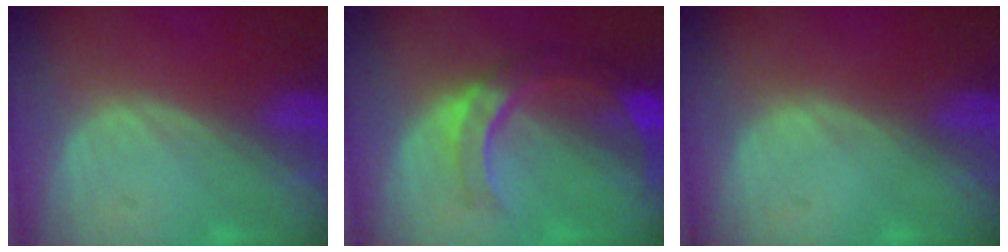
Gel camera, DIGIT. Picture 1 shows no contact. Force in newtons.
{"total": 8.9, "press": 7.9, "slide": 4.0}
{"total": 0.0}